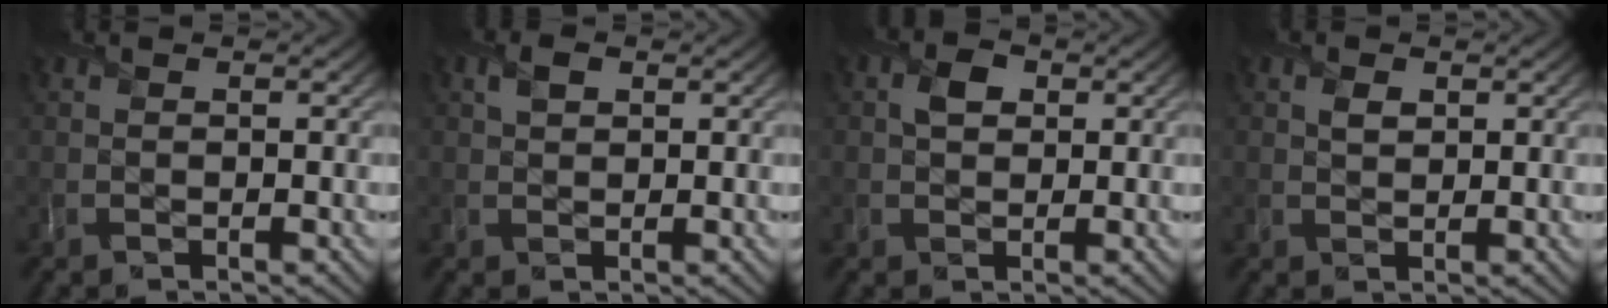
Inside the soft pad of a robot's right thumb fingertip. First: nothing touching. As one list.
[{"total": 1.5, "force": [0.7, 1.0, 0.7], "torque": [-0.017, 0.004, 0.013]}, {"total": 2.4, "force": [0.6, 2.0, 1.2], "torque": [-0.029, 0.001, 0.009]}, {"total": 1.3, "force": [0.6, 1.0, 0.6], "torque": [-0.013, -0.002, 0.013]}]